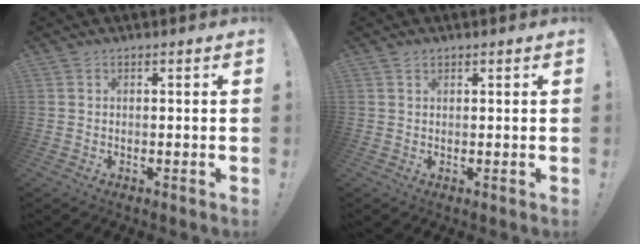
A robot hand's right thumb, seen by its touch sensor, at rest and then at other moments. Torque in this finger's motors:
{"motor_torque": [0.09, 0.38, 0.40, -0.04, -0.02]}